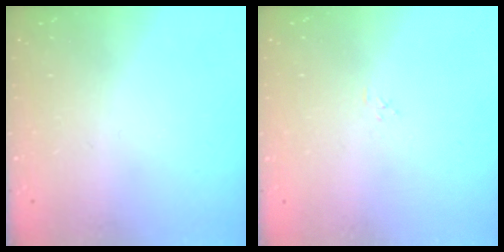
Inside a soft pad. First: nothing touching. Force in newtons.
{"total": 2.9, "press": 2.9, "slide": 0.3}